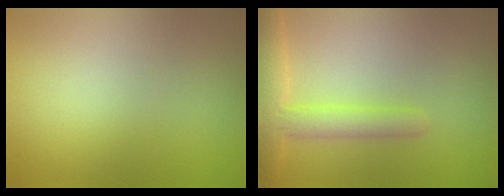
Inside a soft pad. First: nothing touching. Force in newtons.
{"total": 3.6, "press": 3.6, "slide": 0.4}